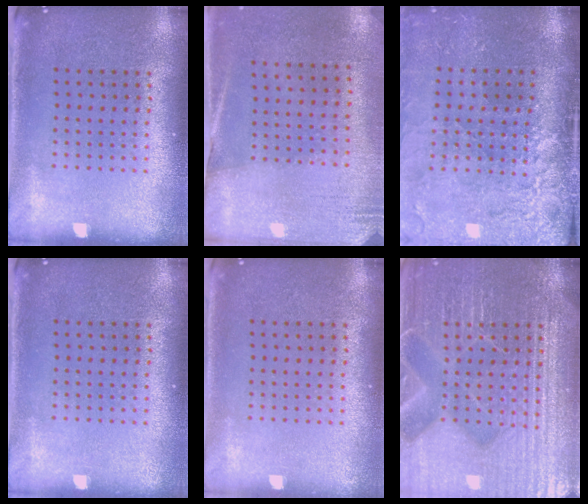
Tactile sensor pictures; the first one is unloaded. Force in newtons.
{"total": 2.6, "press": 2.3, "slide": 1.3}
{"total": 4.5, "press": 3.6, "slide": 2.6}
{"total": 0.0}
{"total": 0.0}
{"total": 7.6, "press": 7.5, "slide": 1.1}